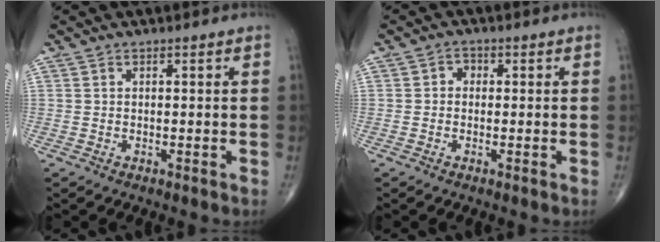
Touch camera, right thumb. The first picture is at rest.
{"total": 1.8, "force": [-0.1, 1.6, 0.9], "torque": [0.001, 0.007, -0.010]}